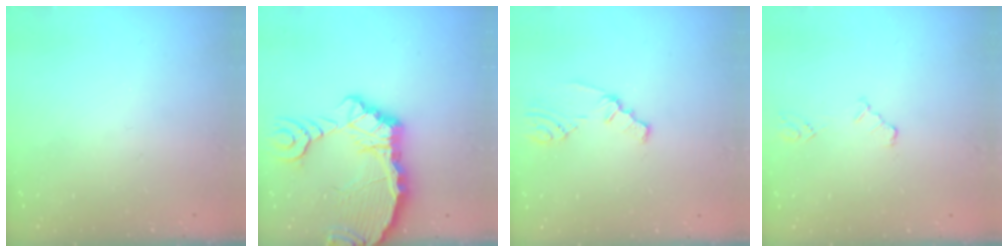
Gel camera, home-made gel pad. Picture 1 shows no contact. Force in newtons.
{"total": 12.8, "press": 12.7, "slide": 1.6}
{"total": 1.6, "press": 1.5, "slide": 0.4}
{"total": 4.7, "press": 4.7, "slide": 0.7}